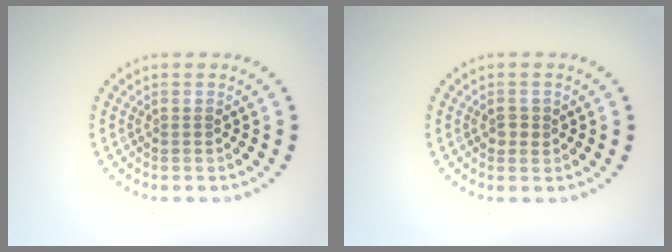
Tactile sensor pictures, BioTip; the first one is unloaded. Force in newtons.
{"total": 1.2, "press": 1.2, "slide": 0.1}